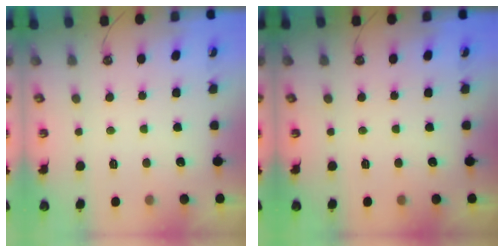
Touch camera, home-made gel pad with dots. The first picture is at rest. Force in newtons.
{"total": 0.0}